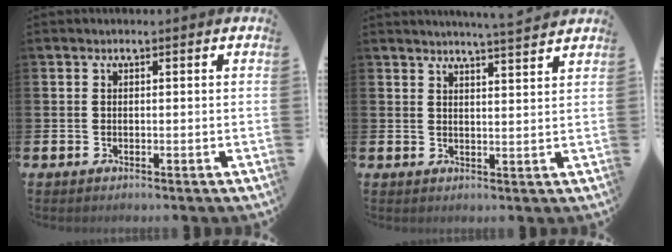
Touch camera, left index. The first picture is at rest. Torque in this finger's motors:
{"motor_torque": [0.80, -1.04, 0.25, 0.10]}